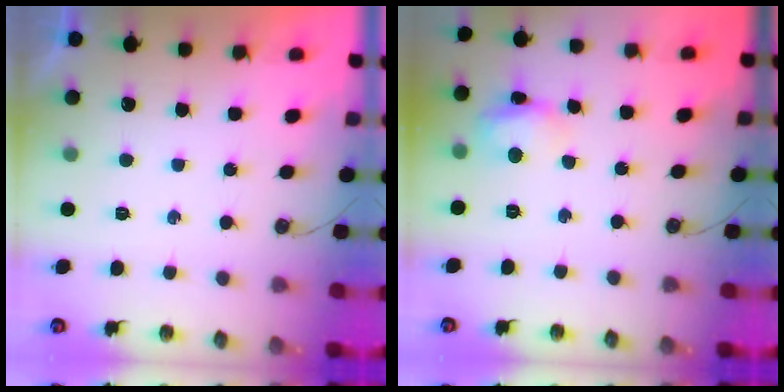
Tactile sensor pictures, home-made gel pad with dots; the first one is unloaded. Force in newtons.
{"total": 8.0, "press": 8.0, "slide": 0.5}